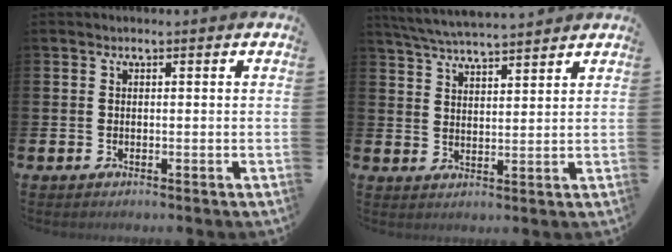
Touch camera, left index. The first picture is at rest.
{"total": 5.4, "force": [5.3, 0.2, 1.1], "torque": [-0.044, -0.023, 0.097]}